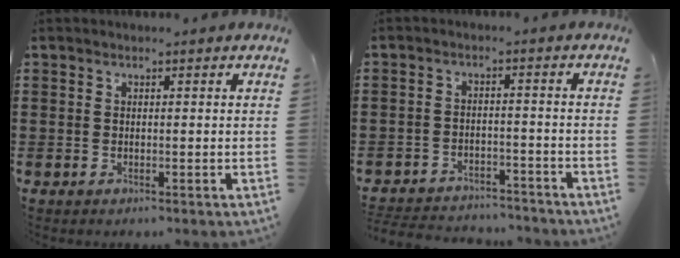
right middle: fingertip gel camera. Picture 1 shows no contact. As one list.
[{"total": 3.8, "force": [-3.7, 0.6, 0.0], "torque": [-0.006, 0.002, -0.079]}]